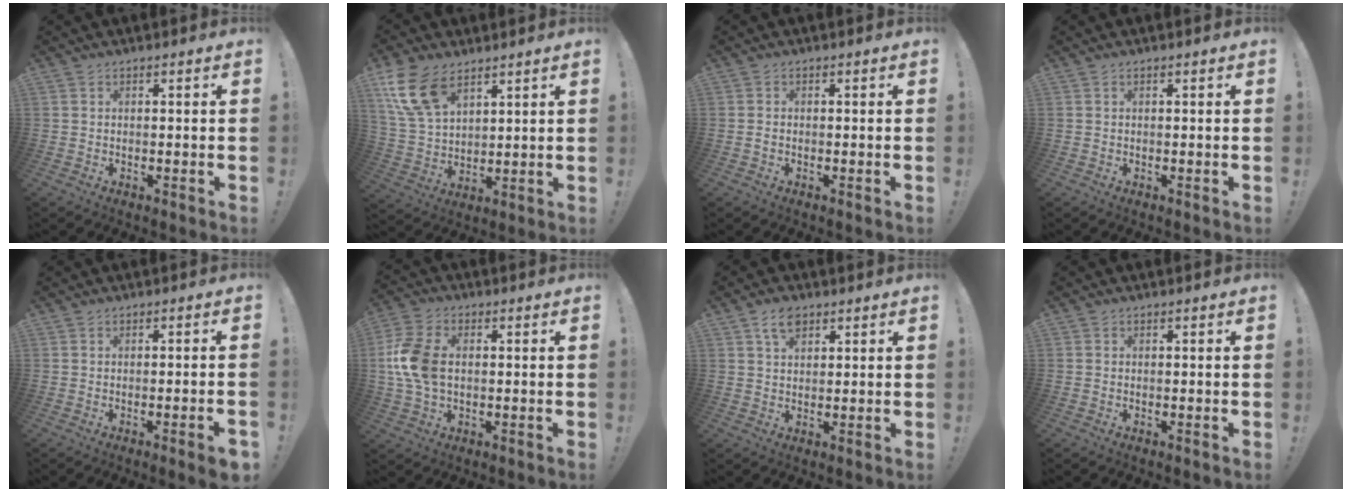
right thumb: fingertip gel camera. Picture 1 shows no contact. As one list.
[{"total": 12.4, "force": [7.4, 6.7, 7.5], "torque": [-0.142, -0.029, 0.141]}, {"total": 0.8, "force": [-0.2, 0.6, 0.5], "torque": [-0.011, 0.003, -0.003]}, {"total": 0.0}, {"total": 3.4, "force": [-1.4, 0.0, 3.1], "torque": [-0.052, 0.000, -0.019]}, {"total": 11.8, "force": [0.1, 8.0, 8.6], "torque": [-0.184, 0.002, 0.002]}, {"total": 5.1, "force": [3.0, 3.0, 2.8], "torque": [-0.048, -0.005, 0.055]}, {"total": 0.0}]